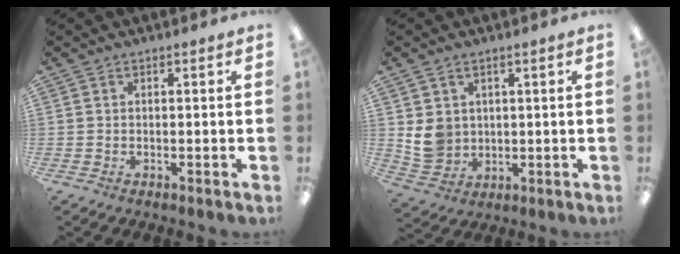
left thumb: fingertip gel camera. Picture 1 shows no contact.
{"total": 6.5, "force": [2.0, 5.7, 2.5], "torque": [-0.040, 0.002, 0.042]}